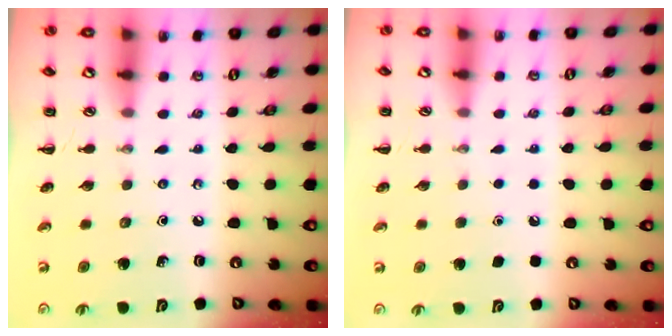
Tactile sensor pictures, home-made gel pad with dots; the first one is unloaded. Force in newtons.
{"total": 1.6, "press": 1.6, "slide": 0.1}